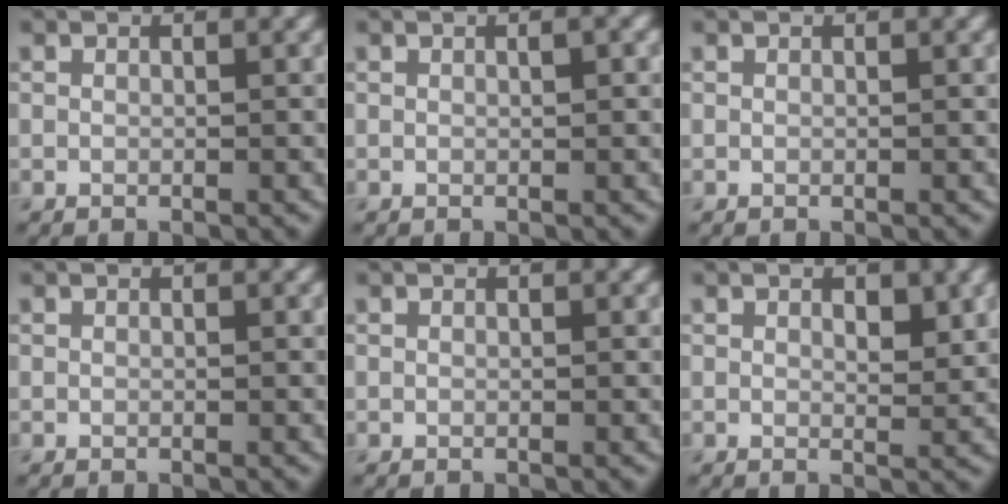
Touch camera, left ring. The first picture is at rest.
{"total": 0.6, "force": [0.2, 0.1, 0.6], "torque": [-0.009, 0.002, 0.003]}
{"total": 0.0}
{"total": 0.0}
{"total": 0.0}
{"total": 1.9, "force": [0.9, 0.8, 1.5], "torque": [-0.018, -0.005, 0.018]}